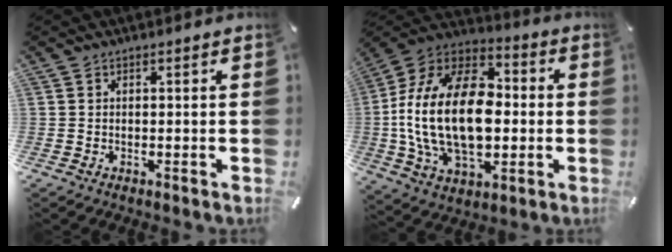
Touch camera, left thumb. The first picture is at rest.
{"total": 26.5, "force": [-1.7, 16.5, 20.7], "torque": [-0.435, 0.006, -0.028]}